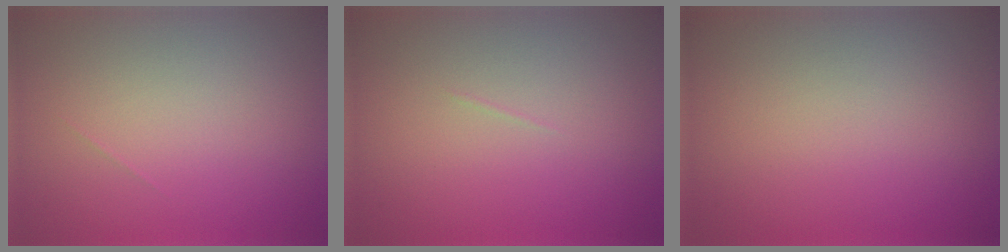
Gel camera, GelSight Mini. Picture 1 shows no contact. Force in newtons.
{"total": 0.0}
{"total": 0.0}